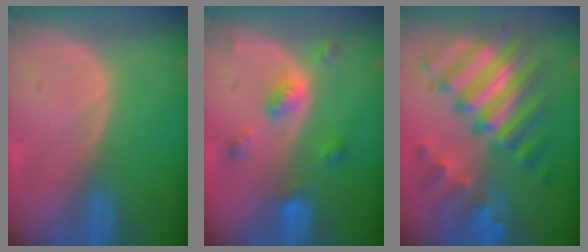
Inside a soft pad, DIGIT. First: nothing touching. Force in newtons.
{"total": 5.2, "press": 4.5, "slide": 2.6}
{"total": 11.8, "press": 11.8, "slide": 1.2}